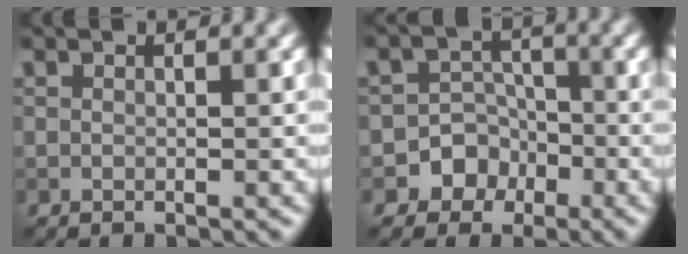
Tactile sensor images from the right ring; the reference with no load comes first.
{"total": 4.9, "force": [-2.5, 4.2, 0.4], "torque": [0.032, 0.004, -0.062]}